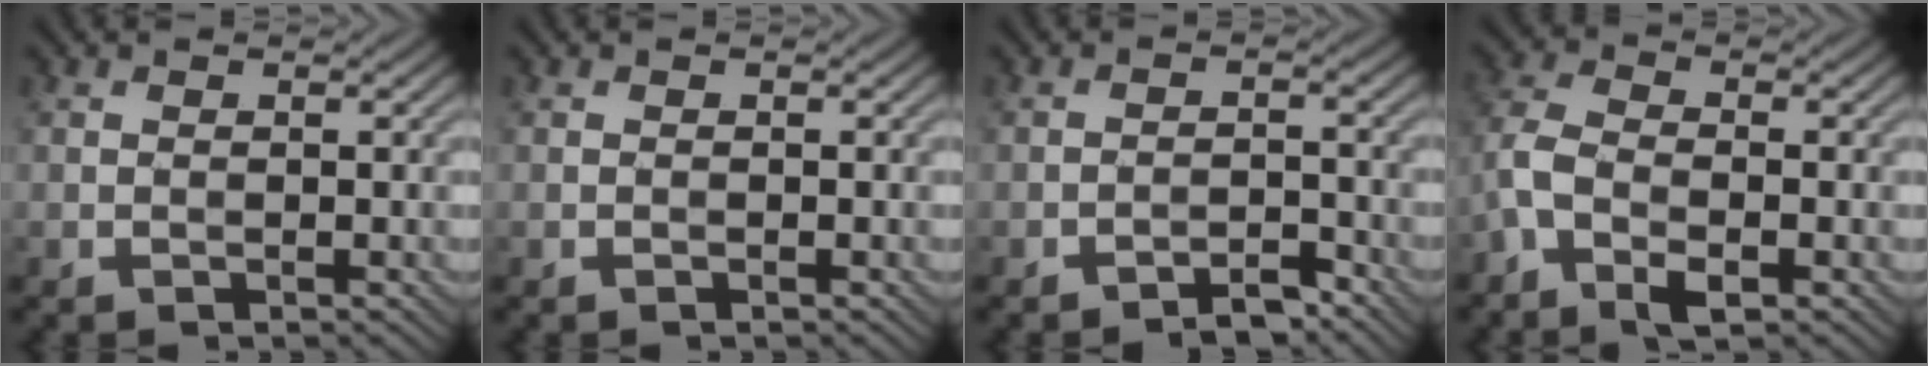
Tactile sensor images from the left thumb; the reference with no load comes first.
{"total": 0.0}
{"total": 2.7, "force": [-2.4, 0.7, 1.2], "torque": [-0.012, 0.010, -0.042]}
{"total": 6.0, "force": [-2.8, 2.8, 4.4], "torque": [-0.110, 0.000, -0.071]}